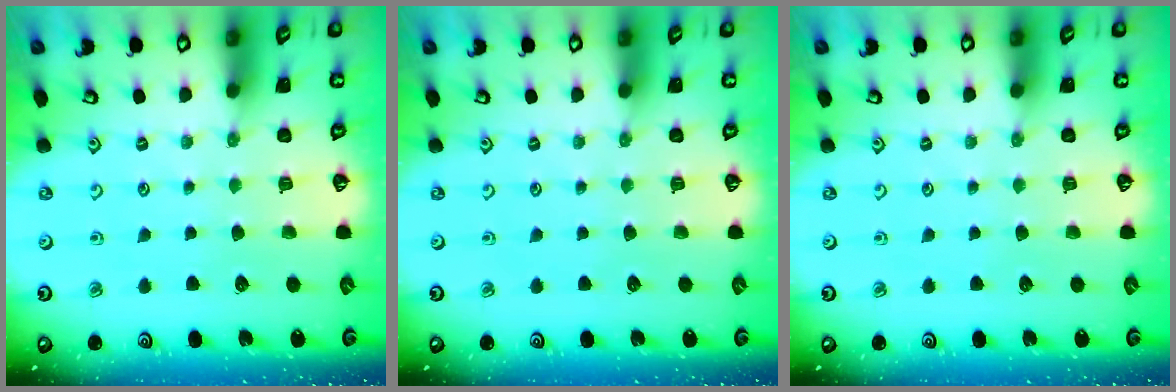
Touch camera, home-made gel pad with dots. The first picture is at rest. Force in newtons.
{"total": 0.0}
{"total": 0.0}